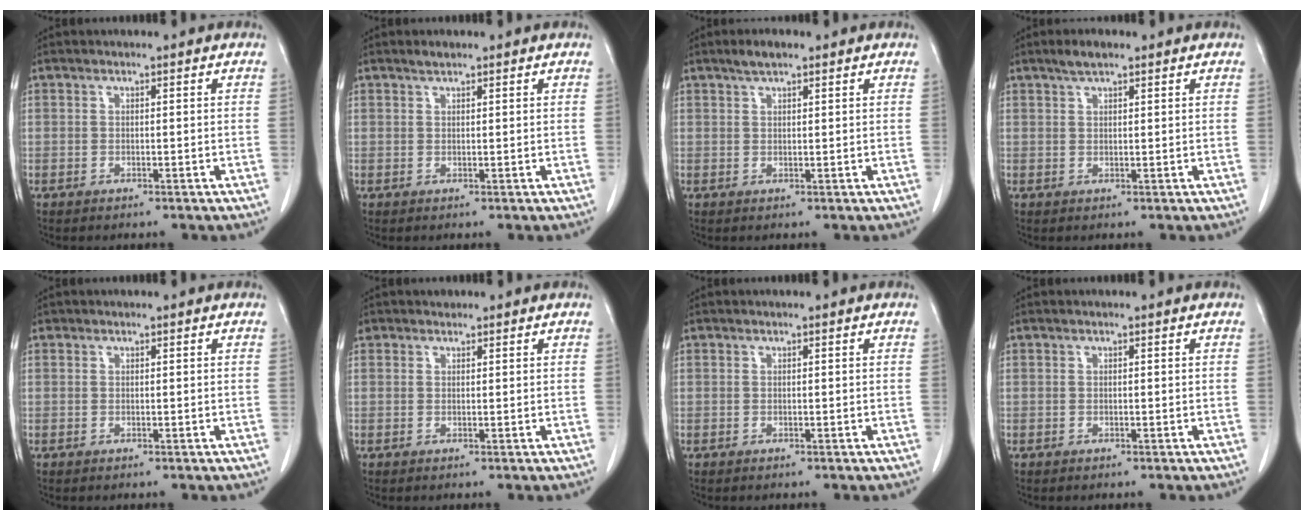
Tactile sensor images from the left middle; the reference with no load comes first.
{"total": 1.0, "force": [0.8, 0.2, 0.4], "torque": [-0.014, 0.002, 0.017]}
{"total": 2.5, "force": [1.9, 0.7, 1.6], "torque": [-0.034, 0.008, 0.034]}
{"total": 2.6, "force": [1.9, 0.7, 1.6], "torque": [-0.035, 0.007, 0.035]}
{"total": 0.0}
{"total": 1.3, "force": [0.9, 0.9, -0.1], "torque": [0.005, 0.008, 0.013]}
{"total": 0.0}
{"total": 0.0}